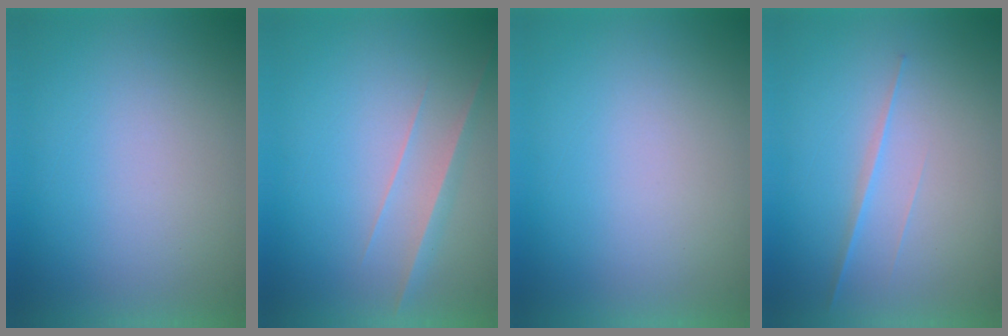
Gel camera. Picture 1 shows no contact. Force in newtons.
{"total": 2.8}
{"total": 0.0}
{"total": 2.0}